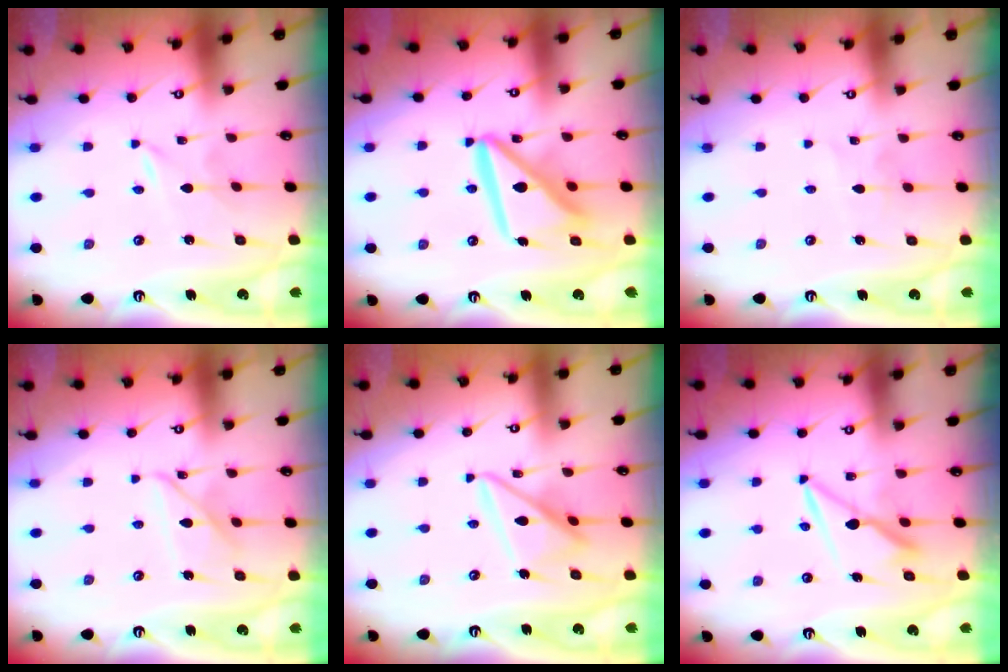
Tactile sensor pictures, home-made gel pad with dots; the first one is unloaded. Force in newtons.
{"total": 14.6, "press": 14.5, "slide": 1.6}
{"total": 2.0, "press": 2.0, "slide": 0.1}
{"total": 9.5, "press": 9.5, "slide": 0.8}
{"total": 13.8, "press": 13.8, "slide": 1.3}
{"total": 7.7, "press": 7.7, "slide": 1.0}